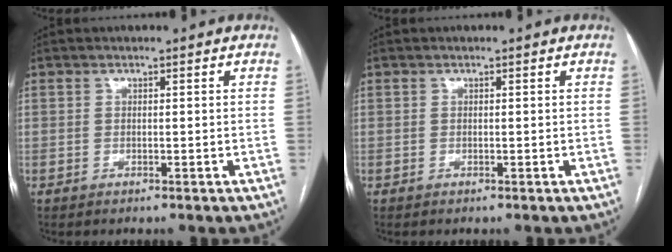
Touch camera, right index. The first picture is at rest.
{"total": 0.0}